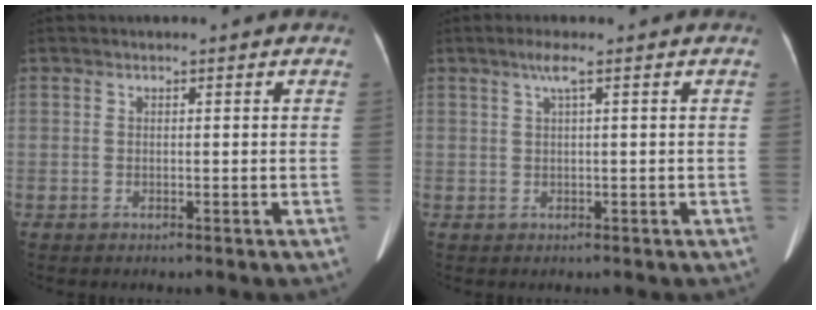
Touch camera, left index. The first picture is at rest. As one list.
[{"total": 2.0, "force": [0.9, -0.2, 1.8], "torque": [-0.043, 0.011, 0.019]}]